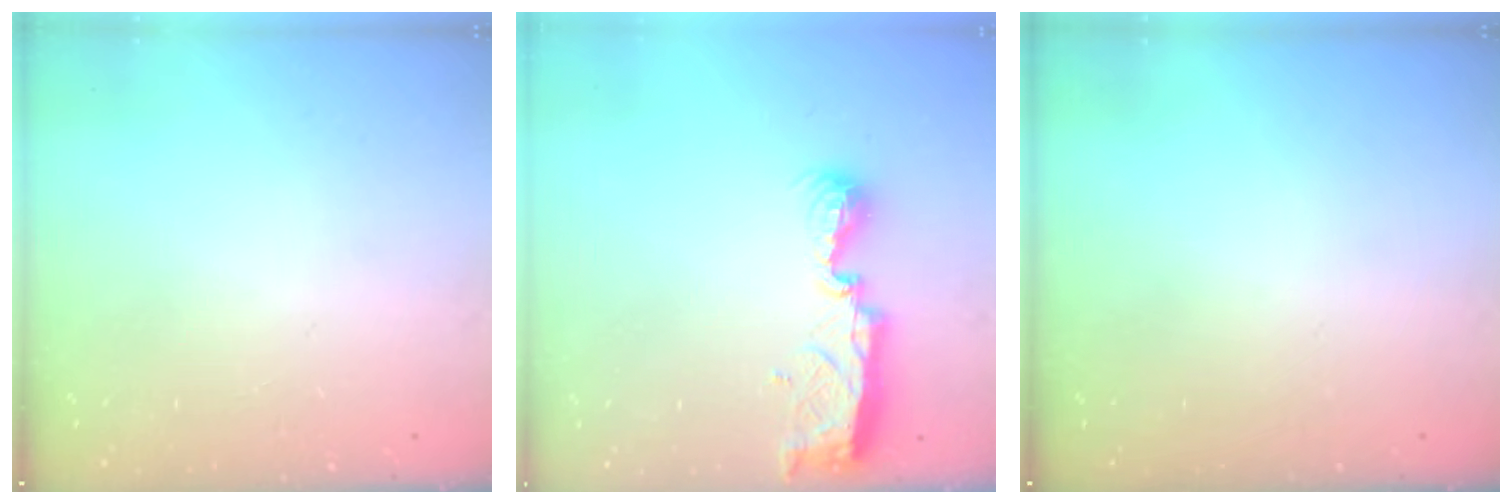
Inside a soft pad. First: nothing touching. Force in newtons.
{"total": 7.7, "press": 7.6, "slide": 0.6}
{"total": 0.0}